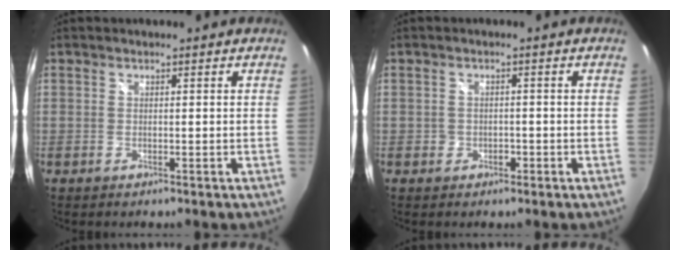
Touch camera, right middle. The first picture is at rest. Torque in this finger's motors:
{"motor_torque": [0.22, -0.29, 0.00, 0.01]}